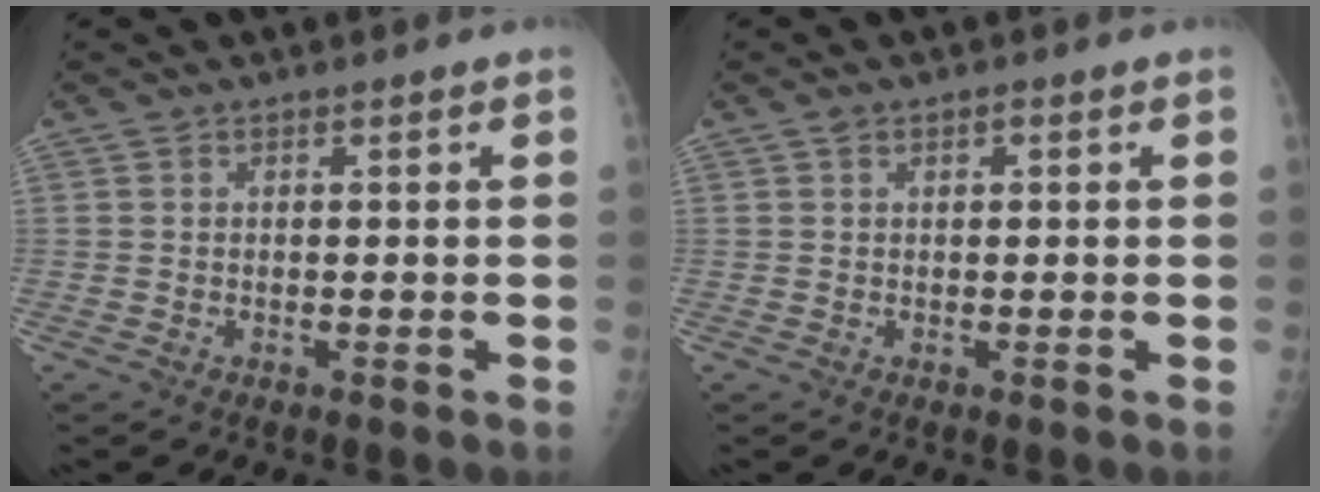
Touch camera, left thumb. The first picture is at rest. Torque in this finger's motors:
{"motor_torque": [0.25, -0.24, -0.01, -0.15, 0.02]}